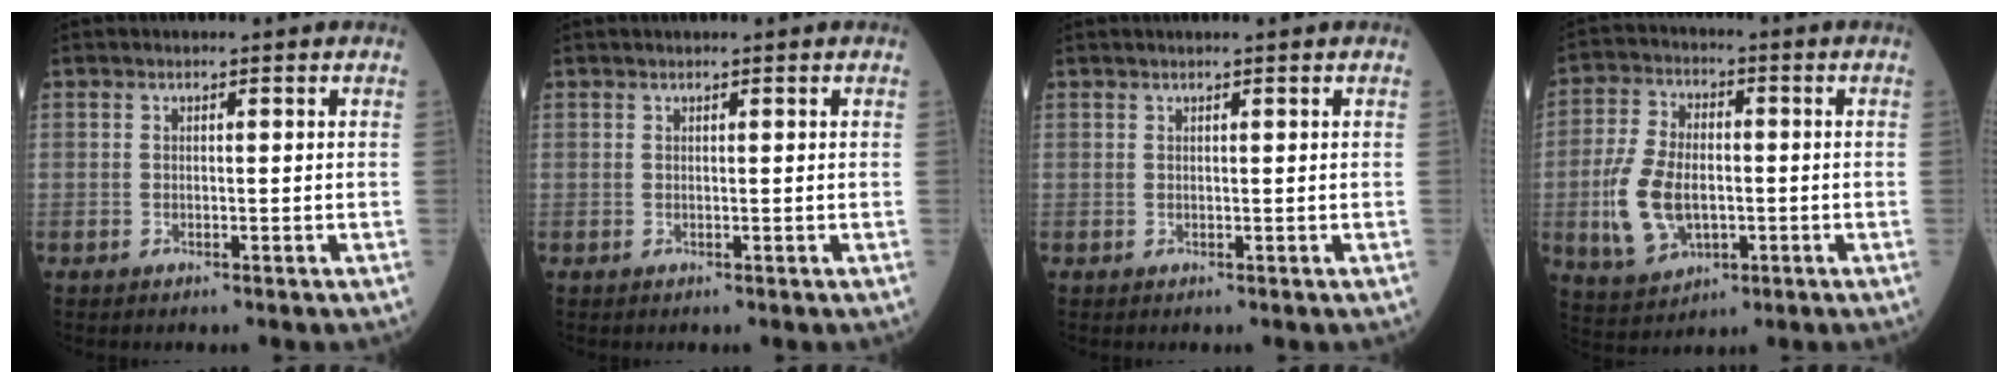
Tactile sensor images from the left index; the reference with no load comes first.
{"total": 1.0, "force": [0.8, -0.2, 0.5], "torque": [-0.009, 0.012, 0.020]}
{"total": 1.5, "force": [1.3, -0.5, 0.7], "torque": [-0.007, 0.016, 0.029]}
{"total": 10.9, "force": [-2.1, 6.7, 8.3], "torque": [-0.186, 0.003, -0.031]}